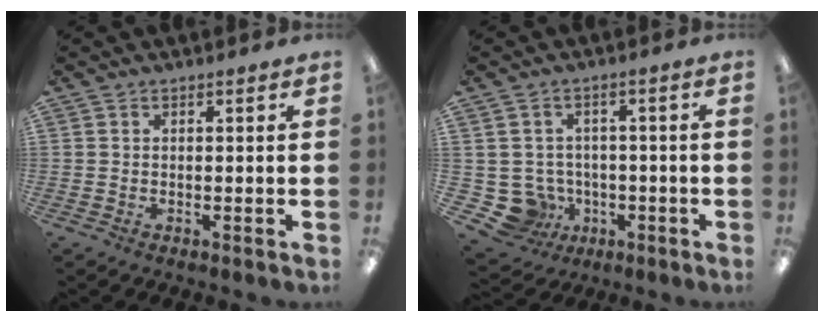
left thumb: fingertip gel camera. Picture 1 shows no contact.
{"total": 7.9, "force": [-1.9, 7.3, 2.3], "torque": [-0.078, 0.005, -0.026]}